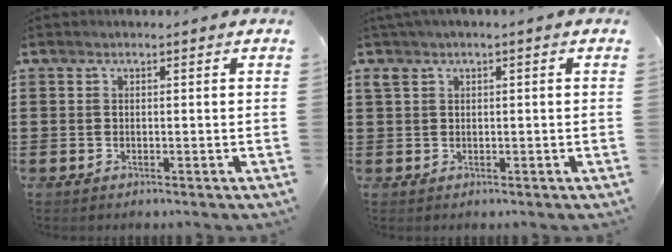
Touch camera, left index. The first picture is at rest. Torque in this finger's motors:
{"motor_torque": [1.08, -1.06, 0.51, 0.16]}